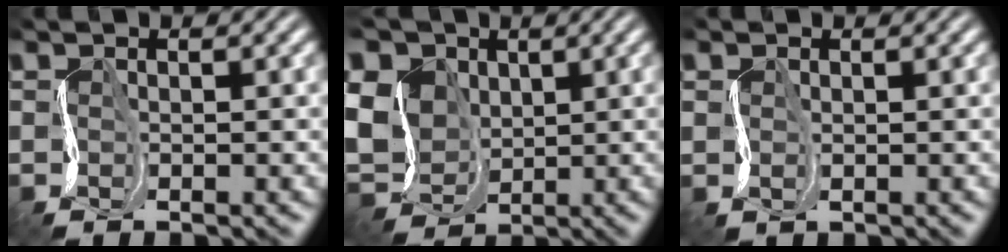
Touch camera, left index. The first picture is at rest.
{"total": 9.3, "force": [2.4, 8.0, 4.1], "torque": [-0.091, 0.026, 0.013]}
{"total": 1.4, "force": [0.4, 0.0, -1.3], "torque": [0.012, 0.005, 0.005]}